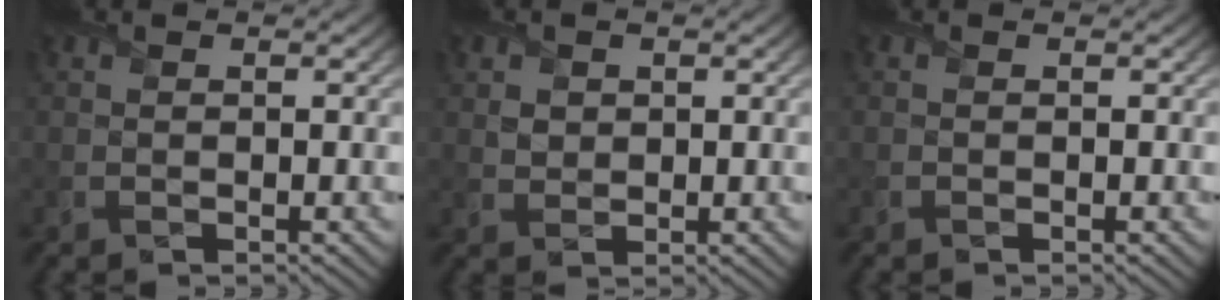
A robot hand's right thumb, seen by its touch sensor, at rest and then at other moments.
{"total": 1.9, "force": [0.9, 1.6, 0.6], "torque": [-0.020, -0.004, 0.017]}
{"total": 0.0}